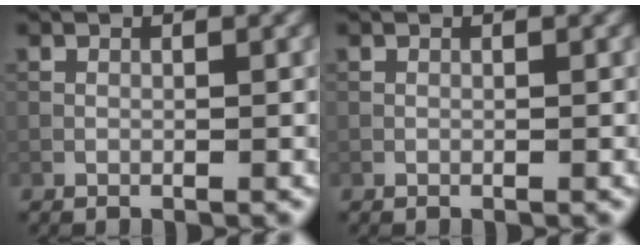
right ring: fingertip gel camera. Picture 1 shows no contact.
{"total": 0.0}